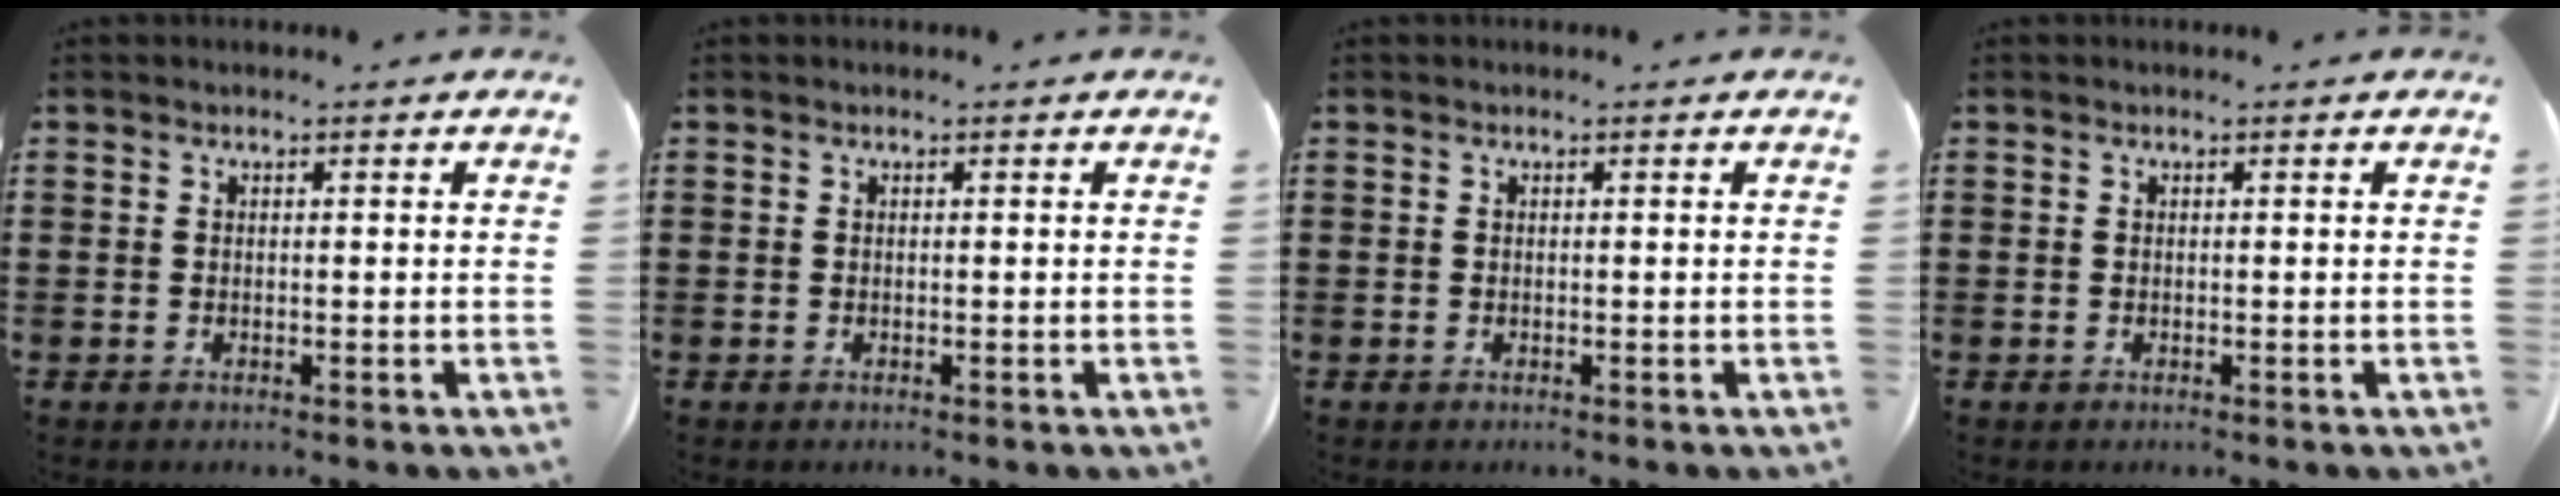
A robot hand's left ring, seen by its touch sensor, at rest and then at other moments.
{"total": 0.0}
{"total": 0.0}
{"total": 0.0}